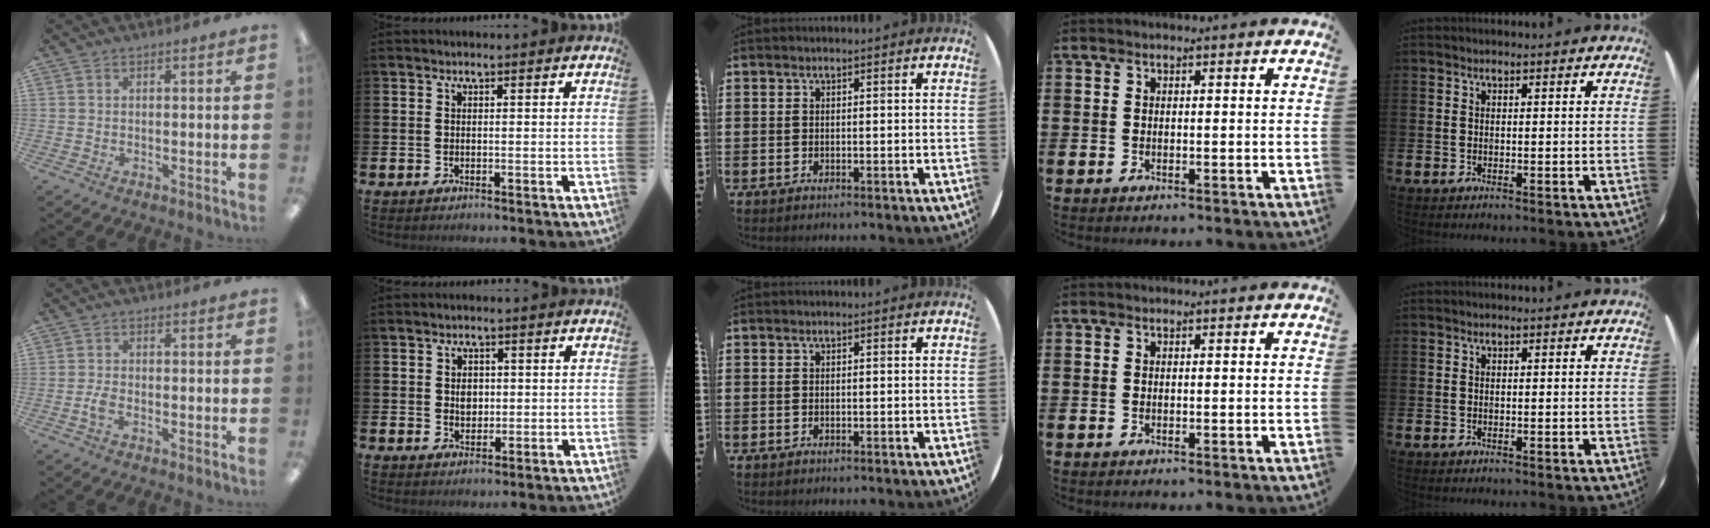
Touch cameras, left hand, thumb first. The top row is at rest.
{"thumb": {"total": 2.6, "force": [-0.9, 1.1, 2.2], "torque": [-0.043, 0.002, -0.017]}, "index": {"total": 2.3, "force": [0.4, 1.9, 1.3], "torque": [-0.009, 0.002, 0.002]}}